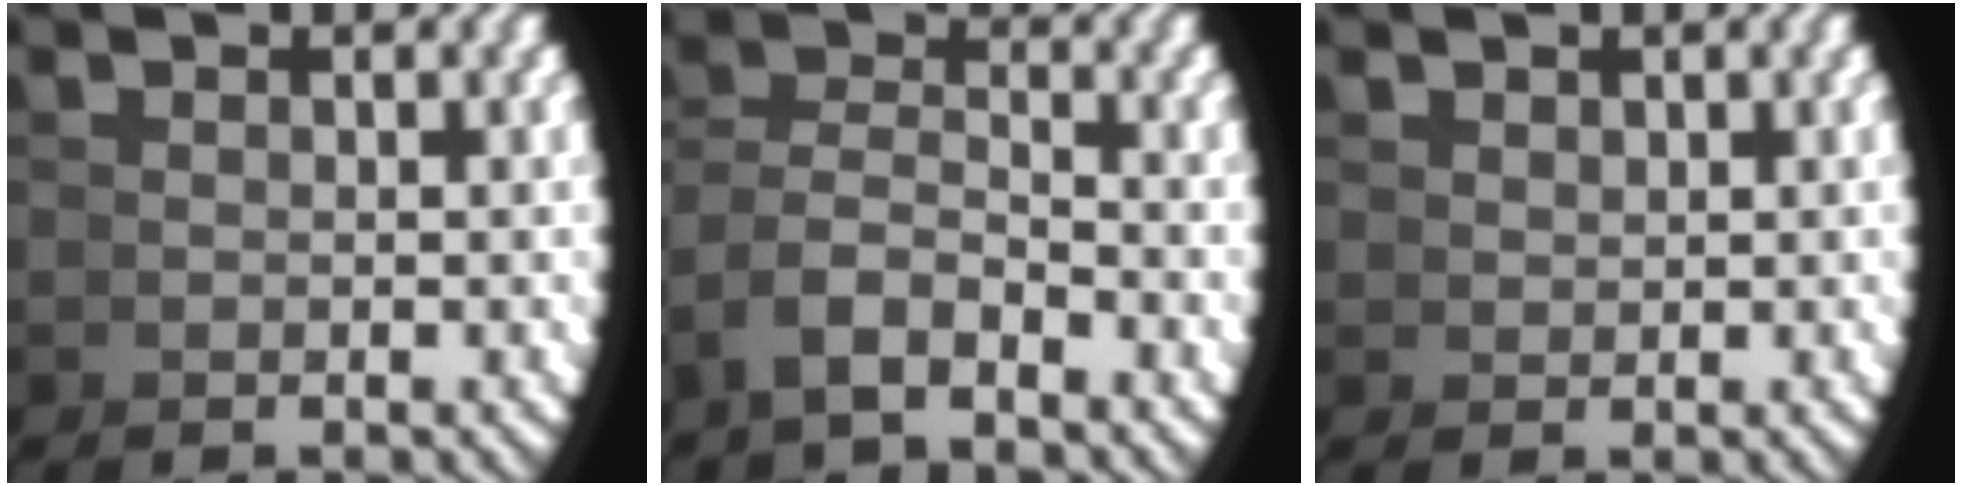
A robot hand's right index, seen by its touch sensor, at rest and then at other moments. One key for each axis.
{"total": 5.2, "fx": -1.7, "fy": 4.0, "fz": 2.9, "tx": -0.075, "ty": -0.014, "tz": -0.030}
{"total": 1.7, "fx": 1.7, "fy": 0.0, "fz": -0.1, "tx": 0.011, "ty": 0.002, "tz": 0.044}